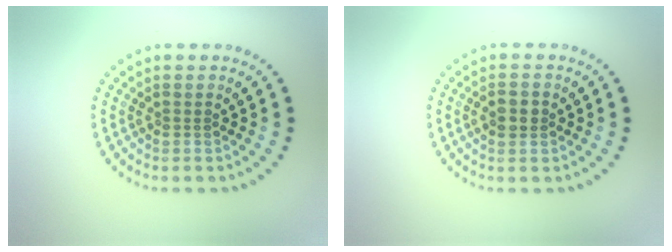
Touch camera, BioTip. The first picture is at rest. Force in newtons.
{"total": 2.4, "press": 2.4, "slide": 0.1}